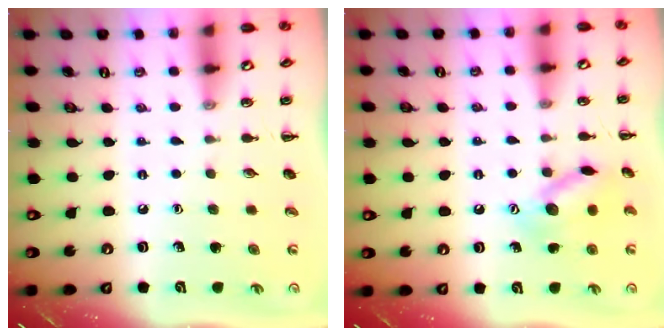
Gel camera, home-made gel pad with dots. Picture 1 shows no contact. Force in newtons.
{"total": 12.1, "press": 12.1, "slide": 0.5}